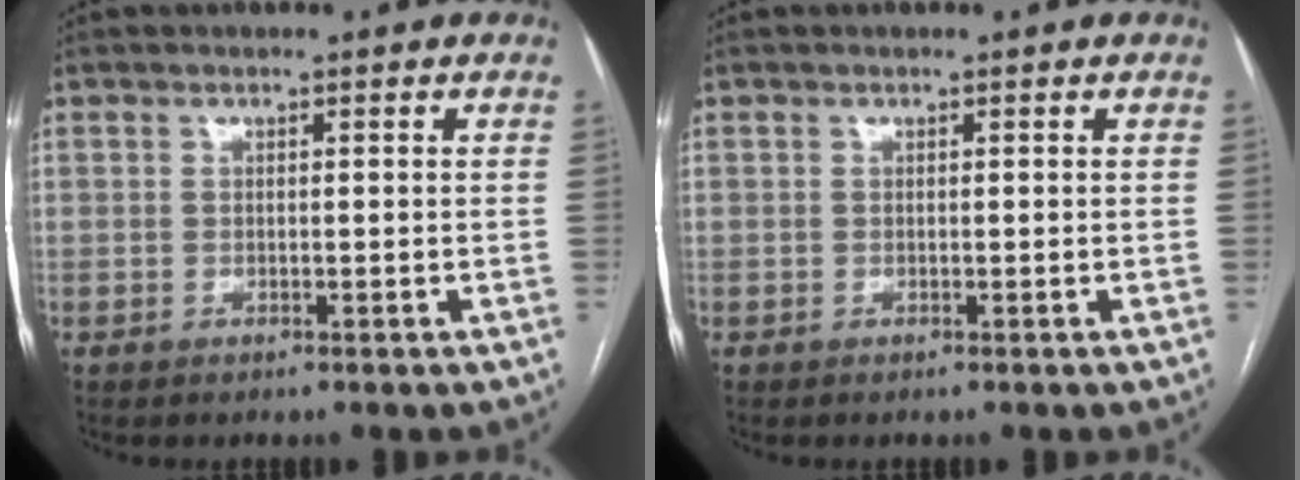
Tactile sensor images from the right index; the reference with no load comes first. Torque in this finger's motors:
{"motor_torque": [0.63, 0.60, -0.01, 0.01]}